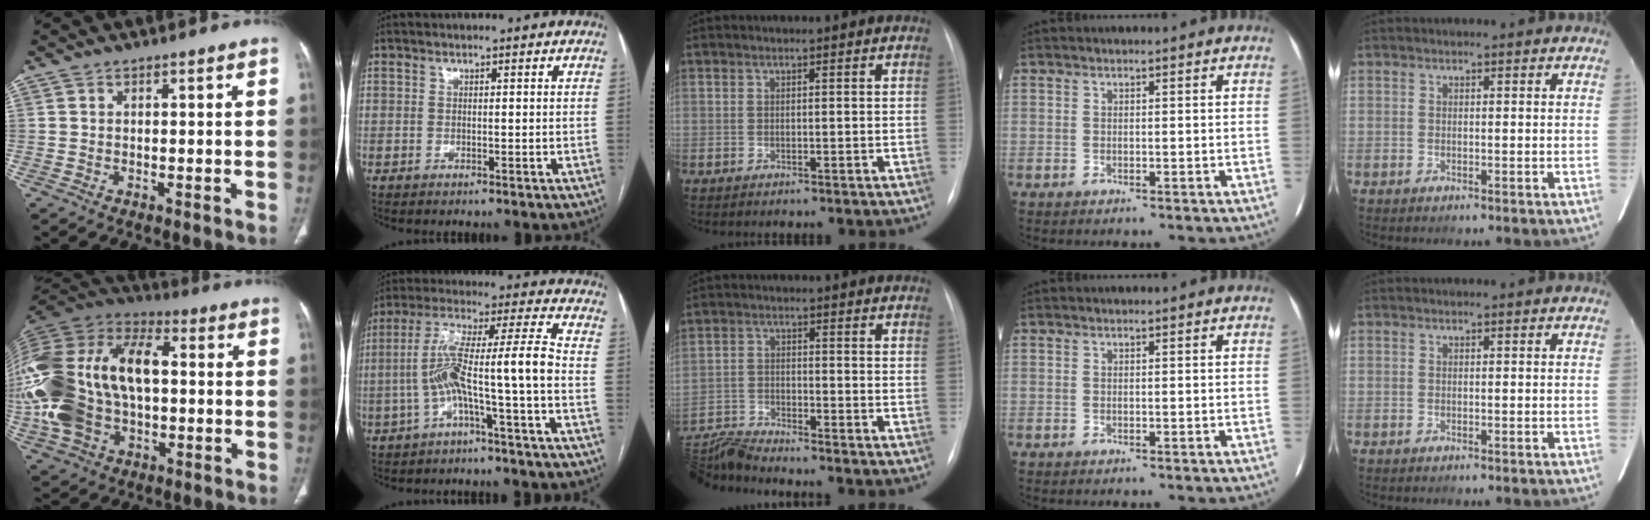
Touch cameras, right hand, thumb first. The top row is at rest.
{"thumb": {"total": 29.7, "force": [0.5, 18.2, 23.5], "torque": [-0.521, 0.031, 0.013]}, "index": {"total": 10.4, "force": [-2.8, -0.7, 10.0], "torque": [-0.190, 0.041, -0.049]}, "middle": {"total": 7.0, "force": [-6.7, -1.7, 0.4], "torque": [-0.014, -0.008, -0.131]}}